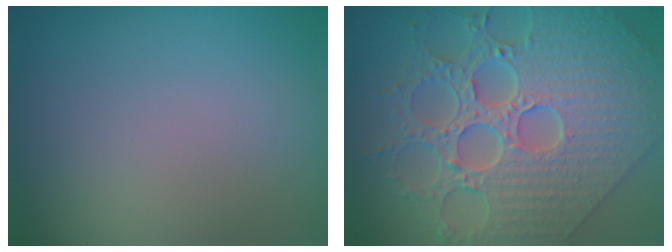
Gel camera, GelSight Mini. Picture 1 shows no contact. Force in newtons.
{"total": 9.4, "press": 7.0, "slide": 6.2}